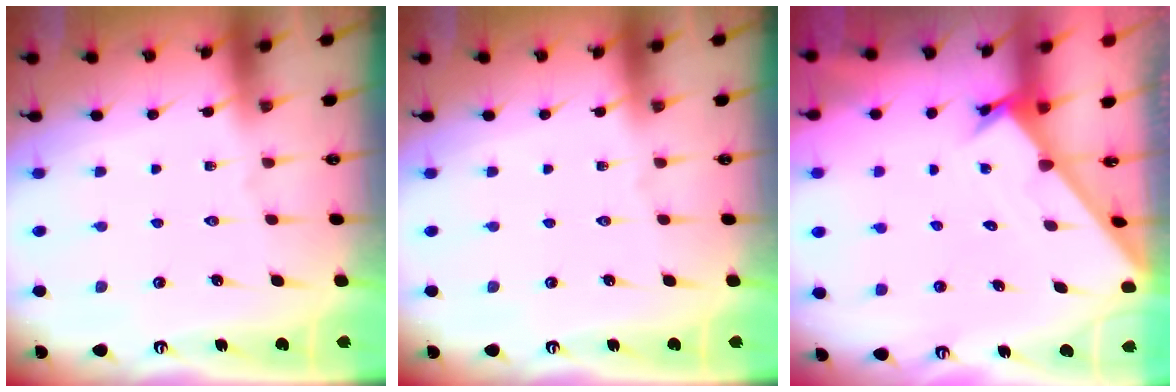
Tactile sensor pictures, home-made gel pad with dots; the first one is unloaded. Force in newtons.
{"total": 0.0}
{"total": 1.5, "press": 1.5, "slide": 0.1}